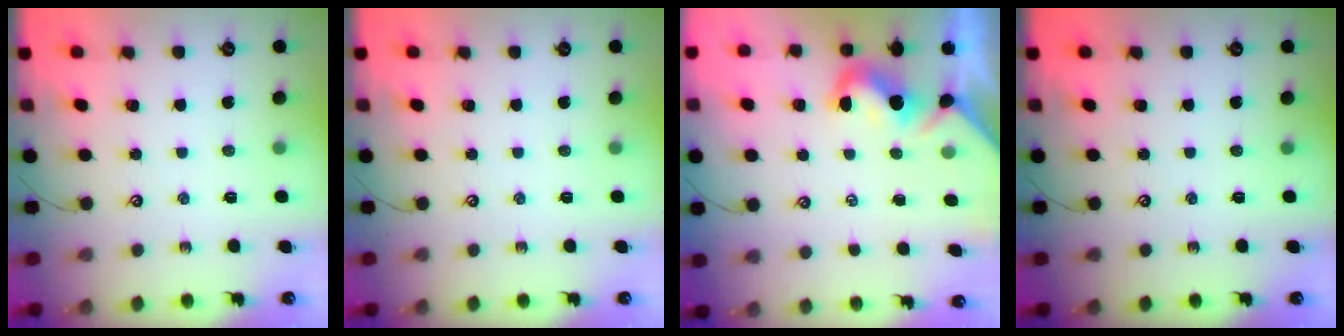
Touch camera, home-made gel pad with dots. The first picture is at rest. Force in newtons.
{"total": 0.0}
{"total": 1.9, "press": 1.8, "slide": 0.6}
{"total": 0.0}